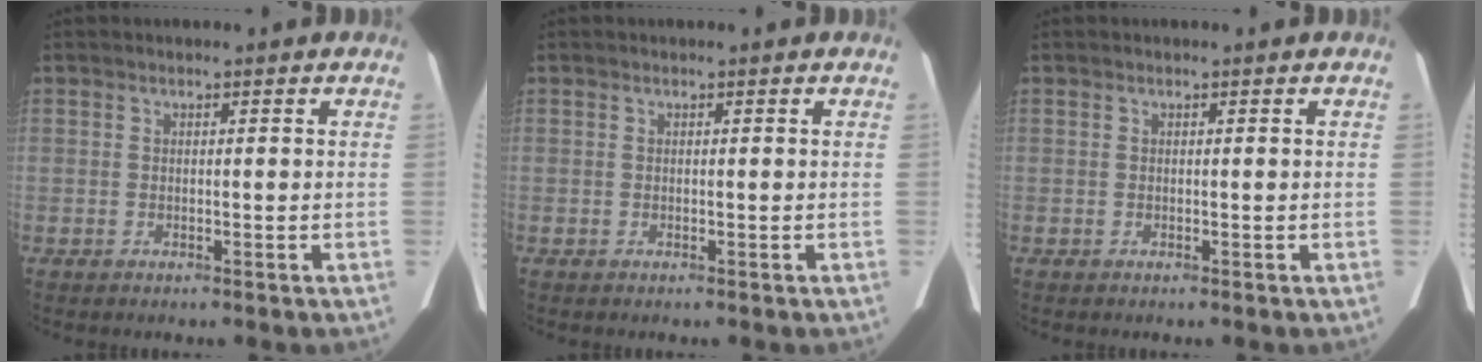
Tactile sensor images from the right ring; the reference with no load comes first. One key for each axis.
{"total": 0.0}
{"total": 0.0}